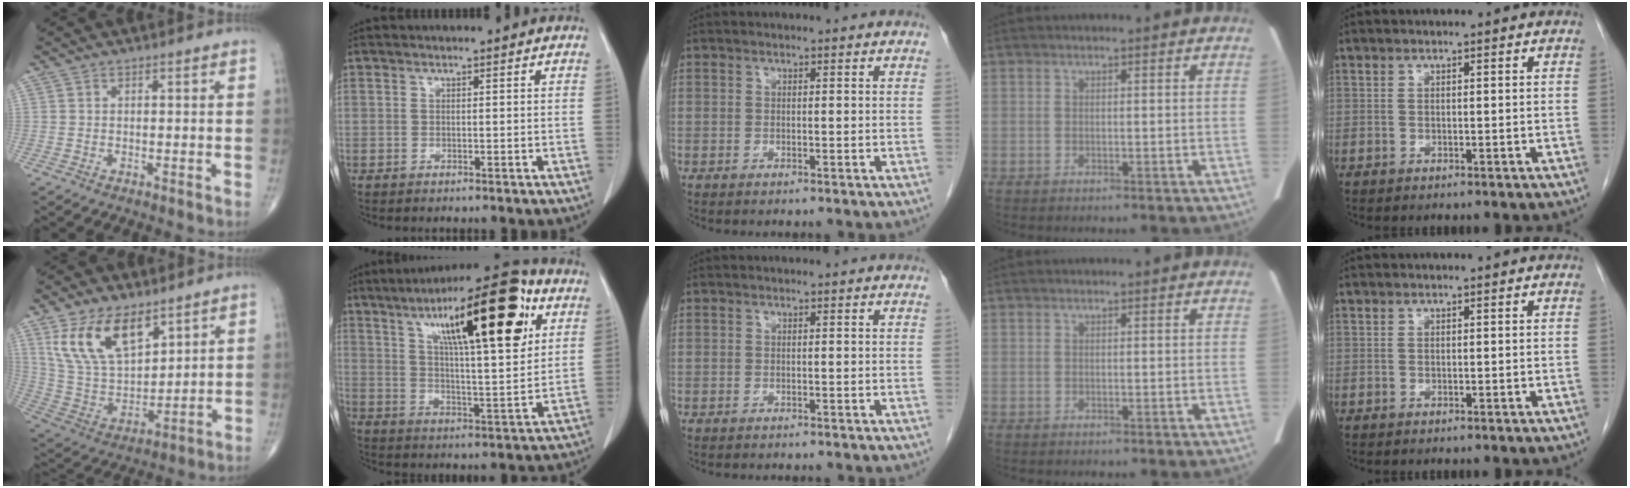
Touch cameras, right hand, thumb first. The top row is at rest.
{"thumb": {"total": 15.4, "force": [8.7, 7.9, 10.0], "torque": [-0.166, -0.033, 0.183]}, "index": {"total": 21.8, "force": [10.2, 4.0, 18.9], "torque": [-0.292, 0.025, 0.158]}, "middle": {"total": 1.8, "force": [-1.6, 0.3, 0.7], "torque": [-0.012, -0.002, -0.017]}}